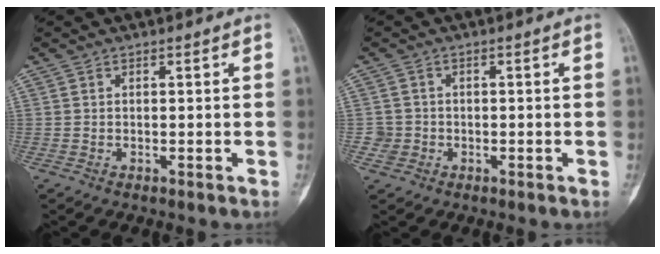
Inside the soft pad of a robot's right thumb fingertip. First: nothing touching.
{"total": 2.3, "force": [-0.5, 2.2, -0.1], "torque": [0.015, 0.008, -0.014]}